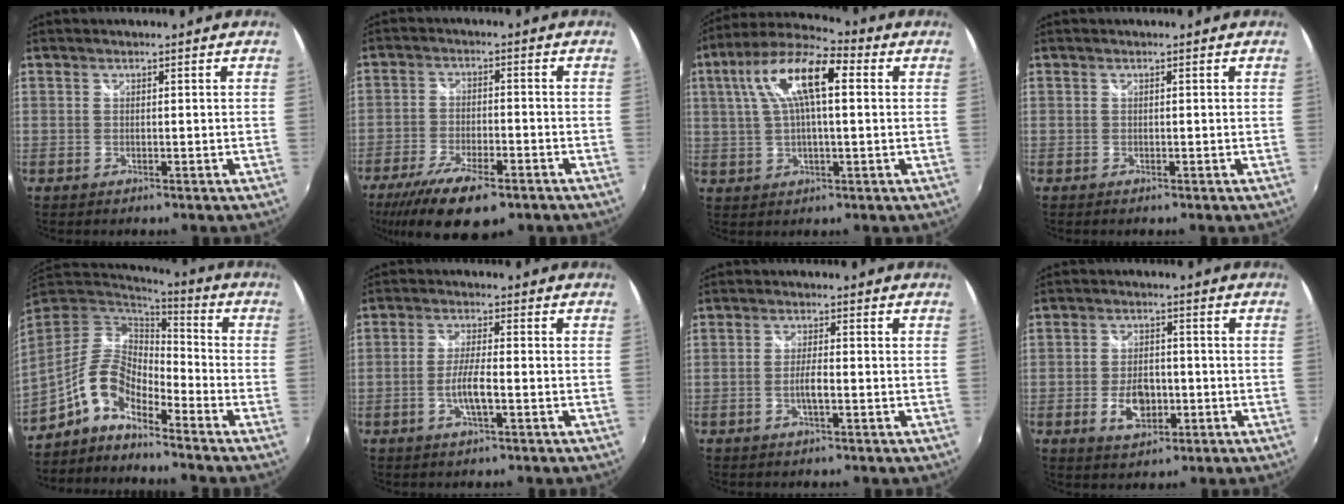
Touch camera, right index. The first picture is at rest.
{"total": 14.5, "force": [-9.9, 4.4, 9.7], "torque": [-0.205, -0.044, -0.168]}
{"total": 14.3, "force": [3.9, 4.8, 12.9], "torque": [-0.243, 0.031, 0.061]}
{"total": 0.0}
{"total": 9.3, "force": [-6.2, 3.7, 5.8], "torque": [-0.117, 0.016, -0.128]}
{"total": 5.1, "force": [-1.7, 0.7, 4.8], "torque": [-0.096, -0.003, -0.033]}
{"total": 2.8, "force": [-1.0, 0.3, 2.6], "torque": [-0.051, -0.001, -0.019]}
{"total": 6.9, "force": [-2.1, 4.1, 5.1], "torque": [-0.103, -0.002, -0.031]}